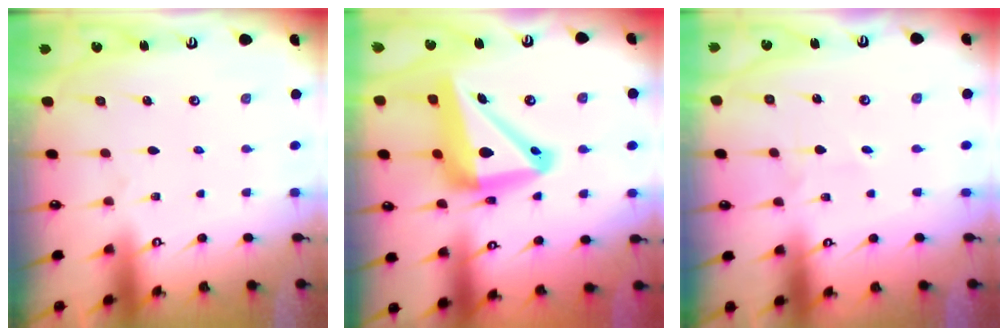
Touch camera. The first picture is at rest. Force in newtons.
{"total": 18.6, "press": 18.4, "slide": 2.9}
{"total": 1.5, "press": 1.5, "slide": 0.1}